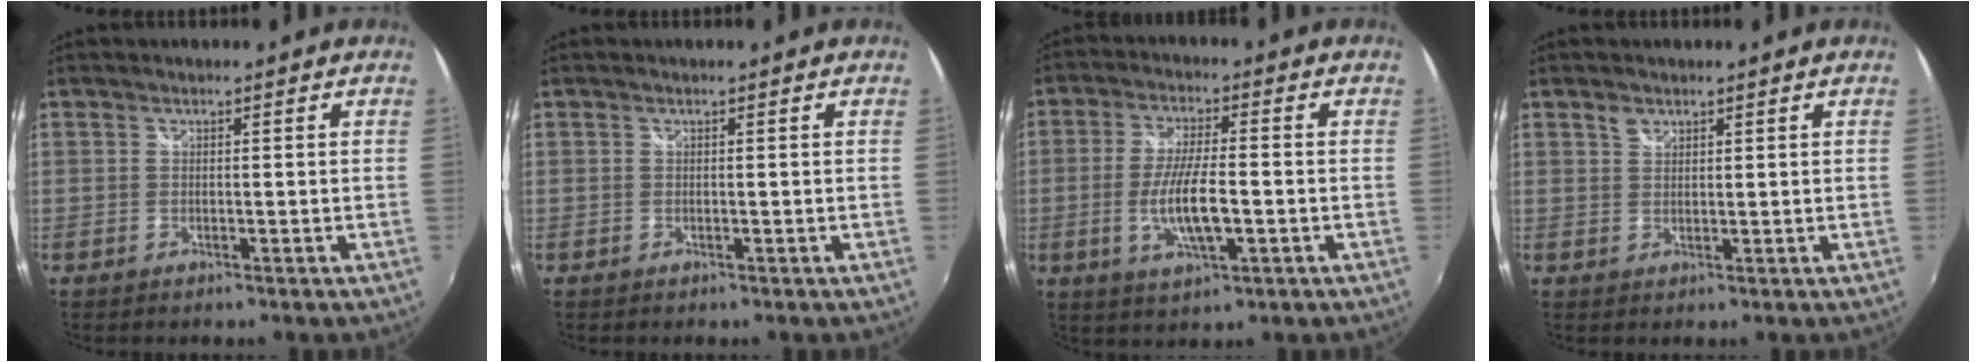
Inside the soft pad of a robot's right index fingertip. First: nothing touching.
{"total": 0.0}
{"total": 9.4, "force": [-2.2, 2.4, 8.8], "torque": [-0.174, -0.008, -0.039]}
{"total": 1.8, "force": [1.2, 1.1, 0.6], "torque": [-0.008, 0.002, 0.021]}